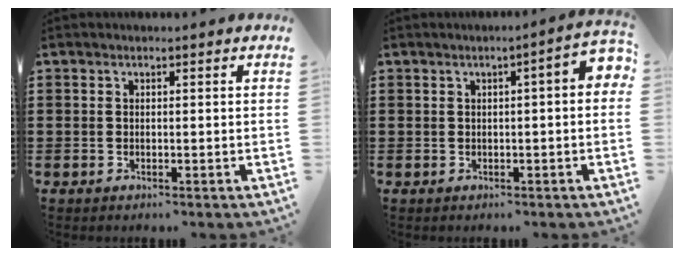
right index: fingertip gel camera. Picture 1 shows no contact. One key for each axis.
{"total": 2.5, "fx": -0.2, "fy": 0.3, "fz": 2.4, "tx": -0.042, "ty": 0.001, "tz": -0.005}